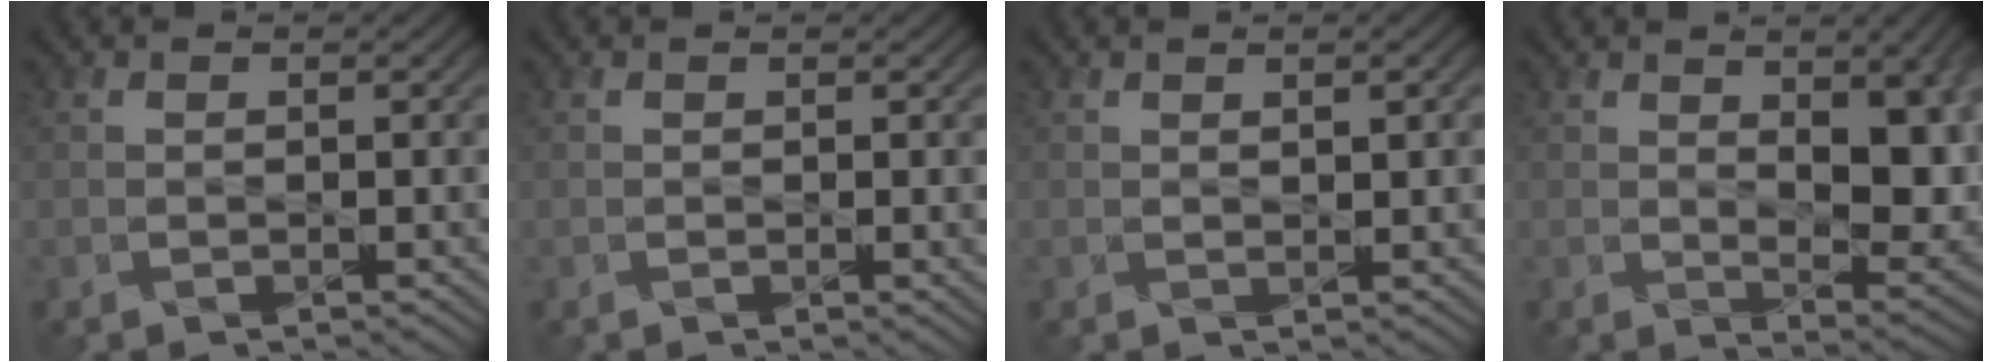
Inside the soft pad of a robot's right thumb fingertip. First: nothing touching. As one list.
[{"total": 0.8, "force": [0.0, 0.1, 0.7], "torque": [-0.010, -0.004, 0.002]}, {"total": 1.5, "force": [0.7, 0.2, 1.3], "torque": [-0.020, -0.001, 0.014]}, {"total": 10.4, "force": [2.5, 4.3, 9.1], "torque": [-0.141, -0.011, 0.047]}]